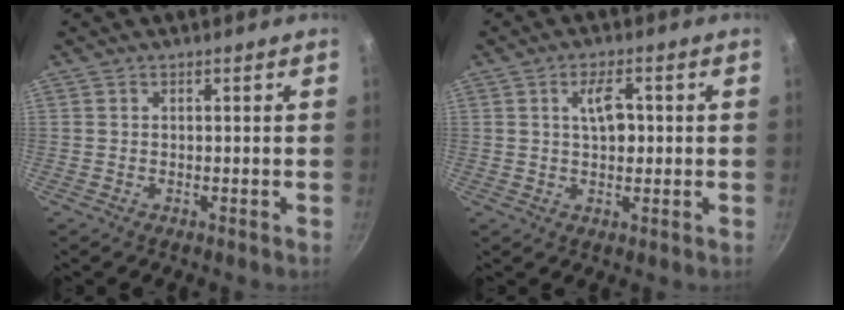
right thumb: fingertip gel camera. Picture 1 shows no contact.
{"total": 5.2, "force": [0.8, 2.5, 4.5], "torque": [-0.063, 0.006, 0.012]}